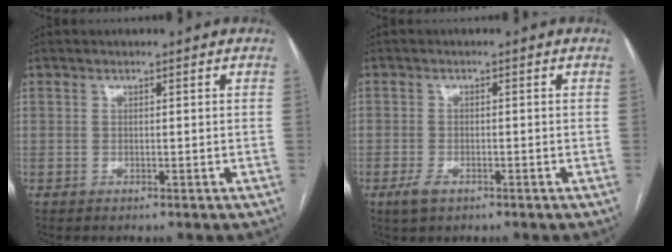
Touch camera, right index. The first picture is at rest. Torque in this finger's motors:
{"motor_torque": [0.03, 0.00, -0.51, -0.17]}